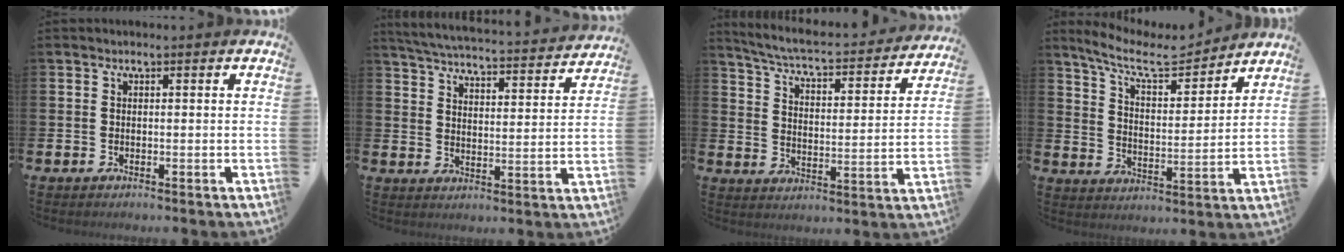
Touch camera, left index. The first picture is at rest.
{"total": 5.1, "force": [5.0, 0.3, 1.0], "torque": [-0.049, -0.042, 0.083]}
{"total": 5.6, "force": [5.1, 0.7, 2.3], "torque": [-0.075, -0.040, 0.080]}
{"total": 8.5, "force": [7.6, 2.3, 3.2], "torque": [-0.090, -0.044, 0.131]}